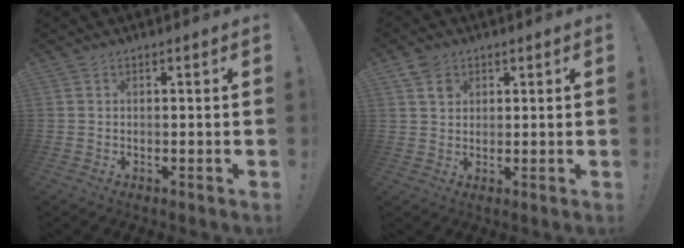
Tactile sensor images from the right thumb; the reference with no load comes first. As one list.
[{"total": 4.9, "force": [2.9, 3.5, 1.9], "torque": [-0.020, -0.008, 0.052]}]